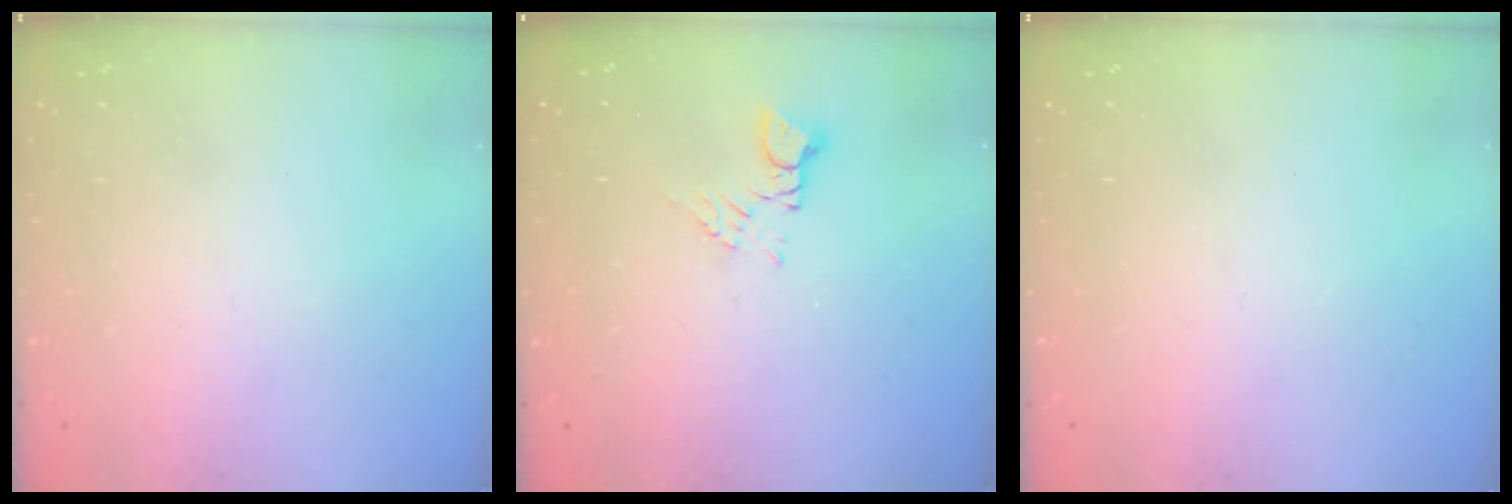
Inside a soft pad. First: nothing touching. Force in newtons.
{"total": 3.7, "press": 3.6, "slide": 0.4}
{"total": 0.0}